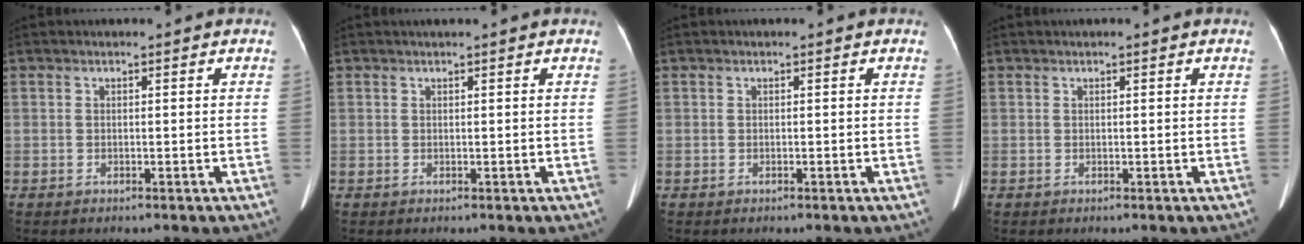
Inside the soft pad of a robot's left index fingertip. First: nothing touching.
{"total": 1.6, "force": [1.3, 0.0, 0.9], "torque": [-0.008, 0.021, 0.021]}
{"total": 0.0}
{"total": 0.8, "force": [0.6, 0.1, 0.5], "torque": [-0.005, 0.015, 0.009]}